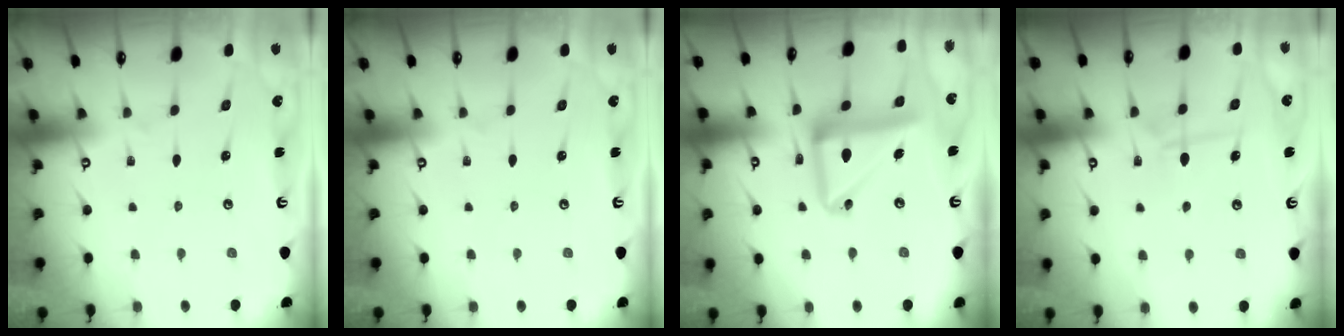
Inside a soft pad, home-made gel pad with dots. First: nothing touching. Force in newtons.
{"total": 0.0}
{"total": 17.2, "press": 17.1, "slide": 1.9}
{"total": 5.4, "press": 5.3, "slide": 0.8}